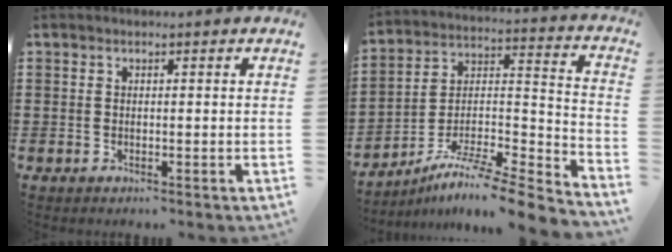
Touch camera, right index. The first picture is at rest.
{"total": 7.7, "force": [-6.5, 0.7, 4.2], "torque": [-0.069, 0.000, -0.129]}